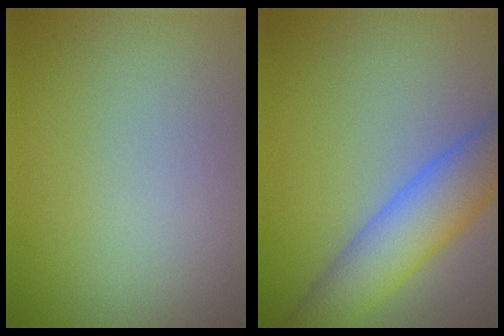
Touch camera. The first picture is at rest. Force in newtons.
{"total": 6.4, "press": 6.4, "slide": 0.2}